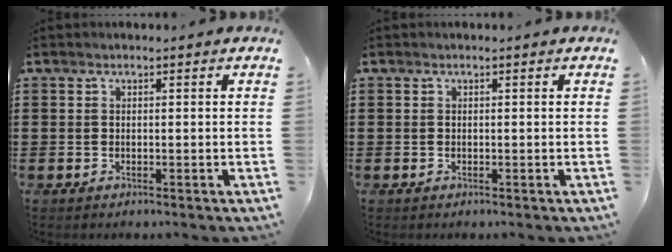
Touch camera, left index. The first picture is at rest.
{"total": 0.0}